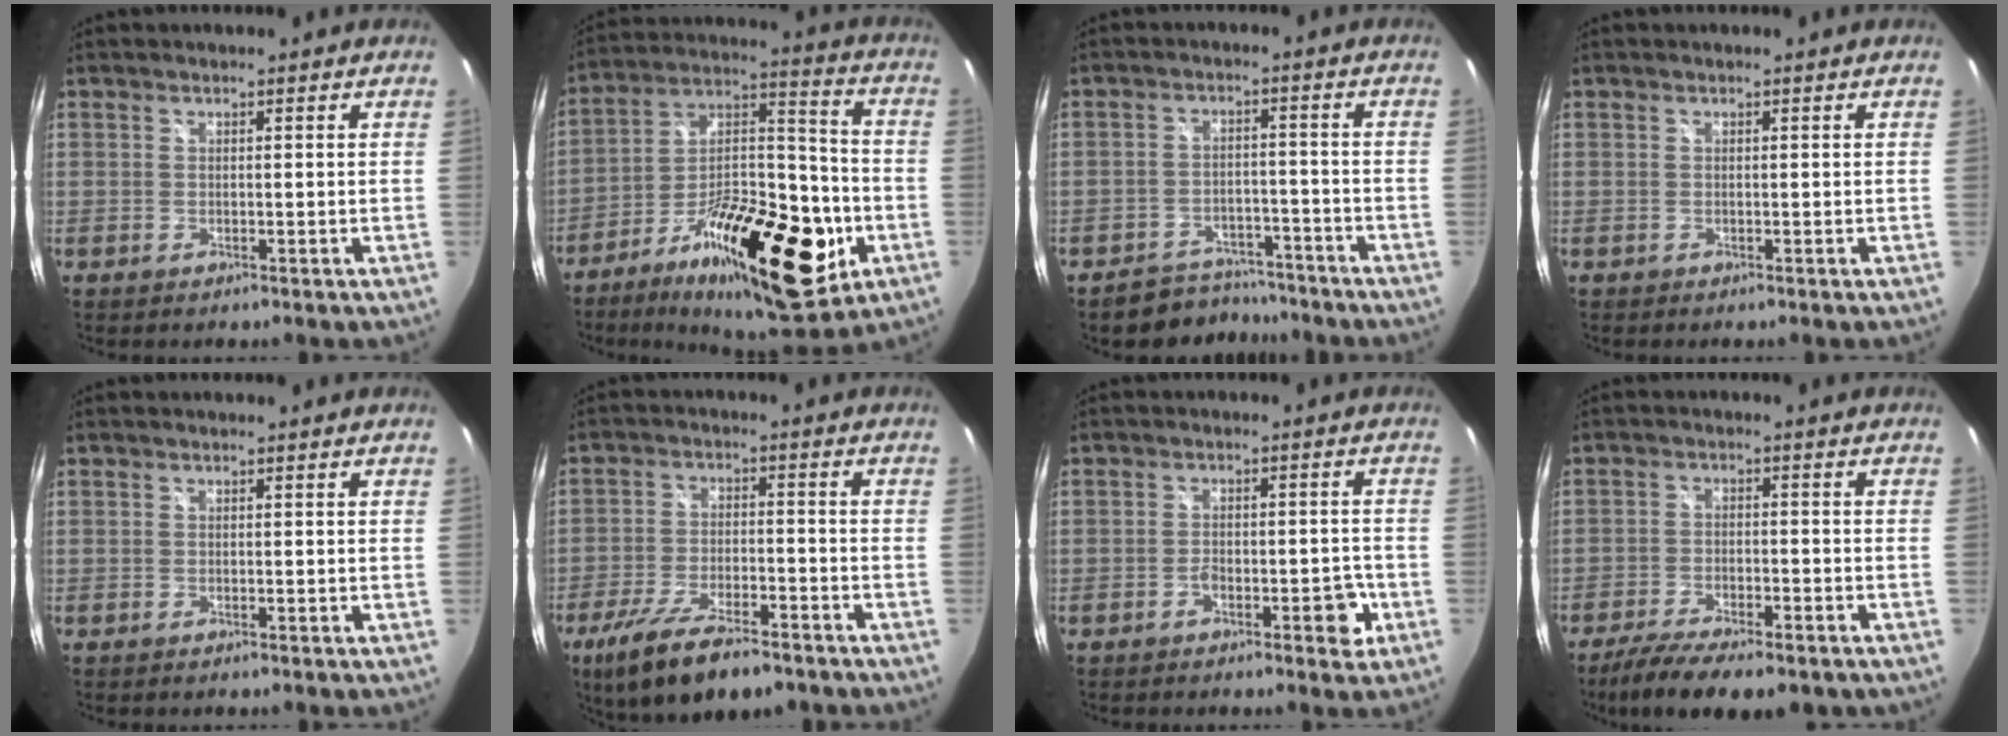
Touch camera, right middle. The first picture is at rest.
{"total": 26.6, "force": [-11.5, 10.7, 21.5], "torque": [-0.345, -0.004, -0.171]}
{"total": 8.7, "force": [-7.8, 3.7, 1.4], "torque": [-0.039, 0.017, -0.102]}
{"total": 0.0}
{"total": 0.0}
{"total": 14.4, "force": [-10.3, 4.2, 9.1], "torque": [-0.191, -0.036, -0.175]}
{"total": 4.9, "force": [-2.9, 2.0, 3.5], "torque": [-0.052, 0.000, -0.041]}
{"total": 13.8, "force": [-10.4, 4.3, 8.1], "torque": [-0.165, -0.037, -0.162]}